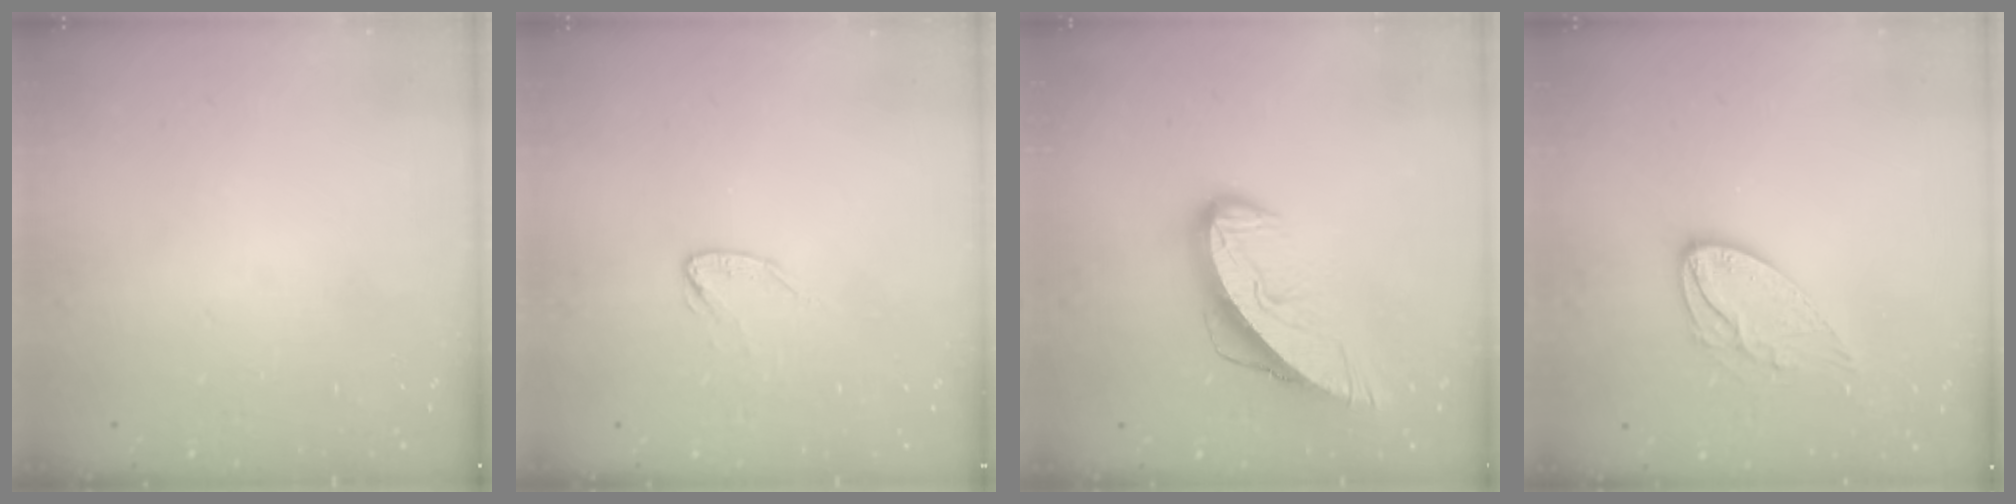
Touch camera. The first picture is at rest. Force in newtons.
{"total": 3.6, "press": 3.6, "slide": 0.4}
{"total": 10.8, "press": 10.7, "slide": 1.2}
{"total": 10.0, "press": 10.0, "slide": 0.8}